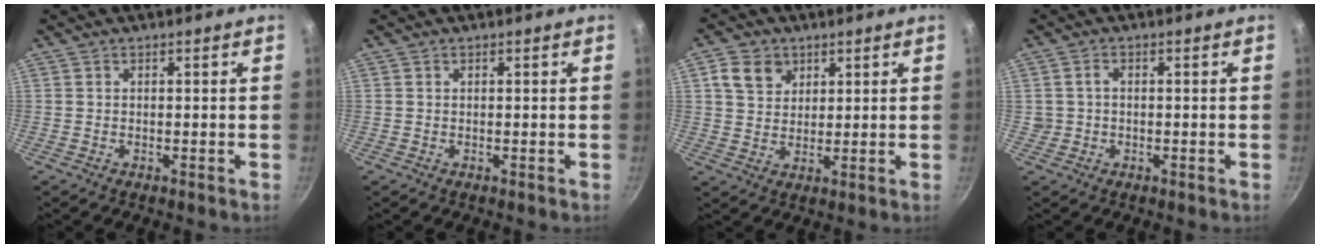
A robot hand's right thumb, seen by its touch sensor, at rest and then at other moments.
{"total": 0.0}
{"total": 6.6, "force": [2.8, 5.2, 2.9], "torque": [-0.030, -0.001, 0.051]}
{"total": 2.0, "force": [0.0, 1.7, 1.0], "torque": [-0.014, 0.012, 0.004]}